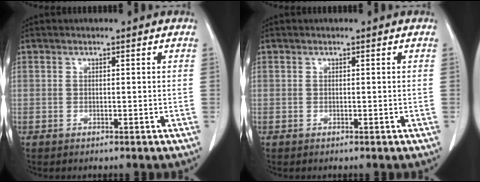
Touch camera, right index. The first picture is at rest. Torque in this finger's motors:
{"motor_torque": [0.00, 0.00, 0.00, 0.00]}